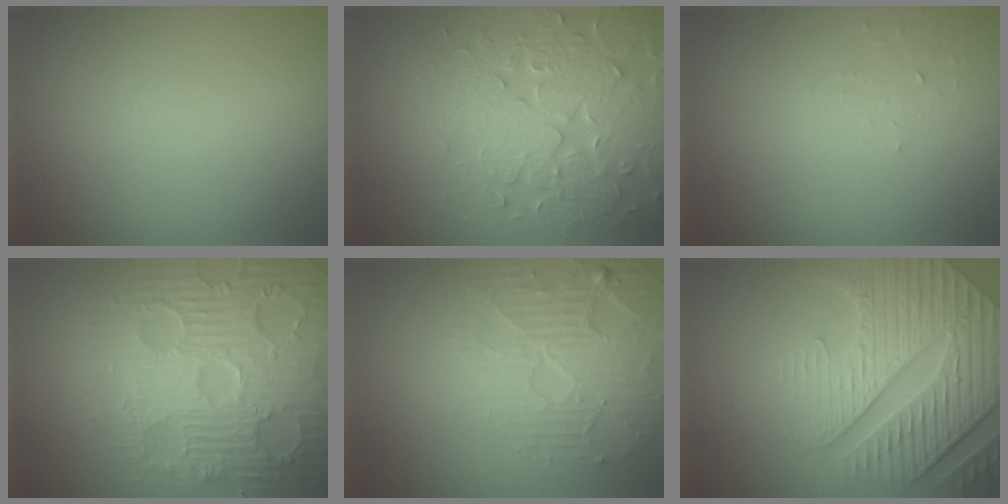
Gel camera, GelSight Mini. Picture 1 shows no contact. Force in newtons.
{"total": 7.1, "press": 5.8, "slide": 4.1}
{"total": 0.6, "press": 0.3, "slide": 0.6}
{"total": 8.3, "press": 6.4, "slide": 5.2}
{"total": 5.0, "press": 3.4, "slide": 3.6}
{"total": 8.0, "press": 6.2, "slide": 5.1}